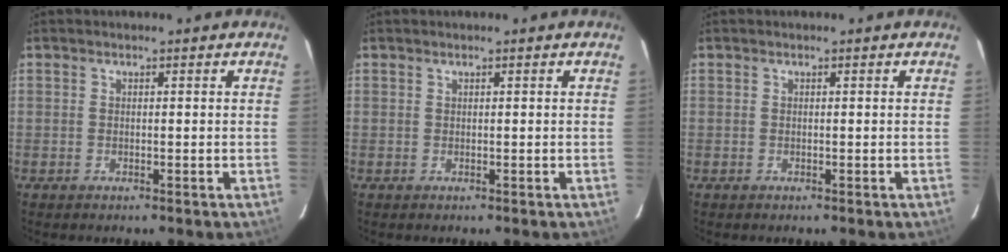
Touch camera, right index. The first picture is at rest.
{"total": 0.0}
{"total": 0.0}